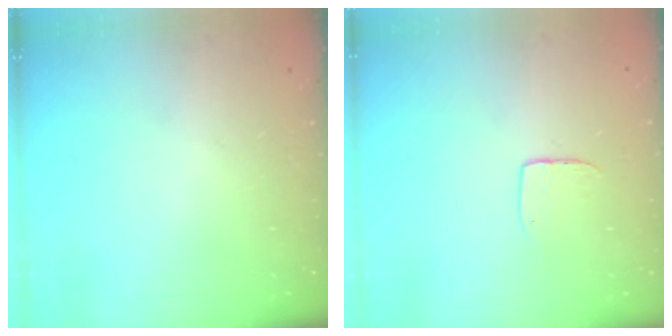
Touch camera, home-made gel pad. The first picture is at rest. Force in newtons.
{"total": 5.9, "press": 5.9, "slide": 0.5}